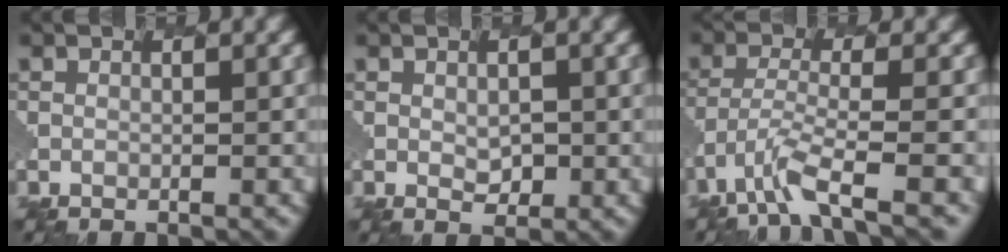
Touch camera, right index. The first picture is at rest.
{"total": 1.3, "force": [0.1, 1.1, 0.7], "torque": [-0.021, -0.004, 0.003]}
{"total": 3.6, "force": [-2.8, 0.2, 2.3], "torque": [-0.058, -0.004, -0.067]}